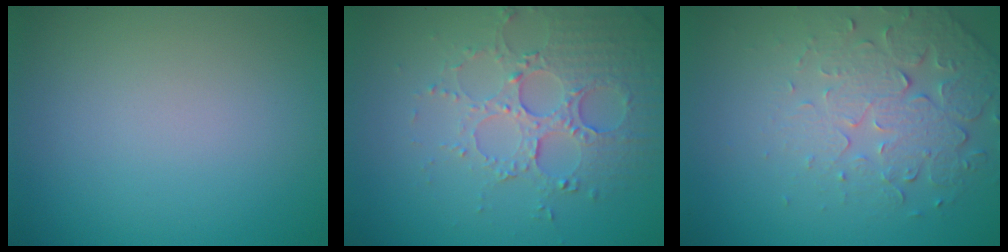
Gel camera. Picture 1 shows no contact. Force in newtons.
{"total": 5.3, "press": 3.7, "slide": 3.7}
{"total": 5.2, "press": 3.7, "slide": 3.6}